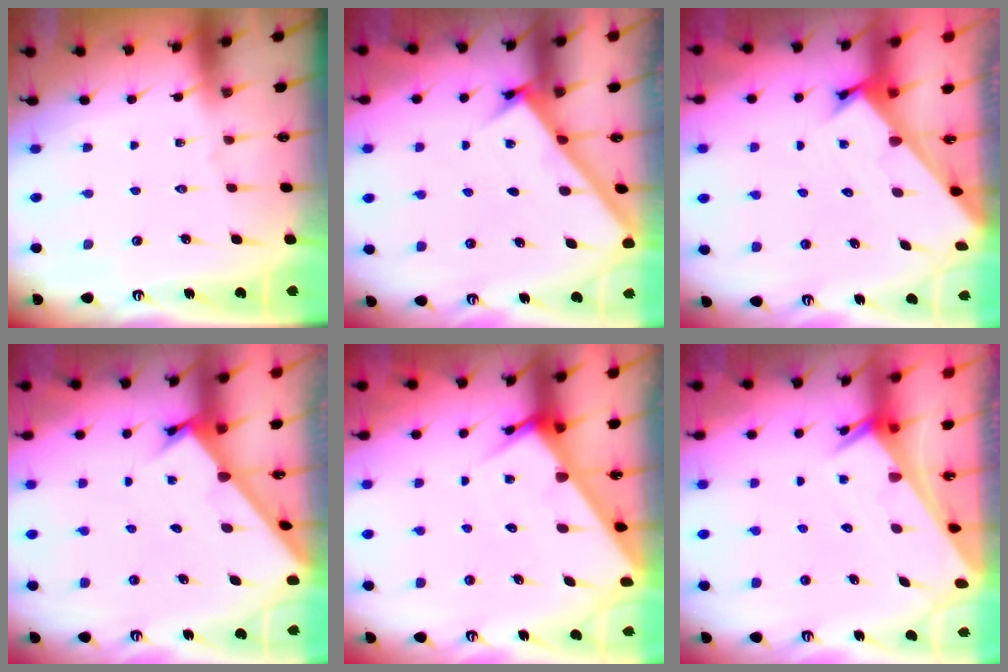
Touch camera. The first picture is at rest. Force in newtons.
{"total": 3.0, "press": 3.0, "slide": 0.2}
{"total": 2.3, "press": 2.3, "slide": 0.2}
{"total": 1.9, "press": 1.9, "slide": 0.2}
{"total": 4.7, "press": 4.7, "slide": 0.3}
{"total": 2.7, "press": 2.7, "slide": 0.1}